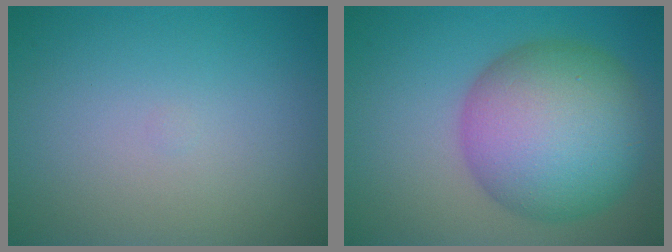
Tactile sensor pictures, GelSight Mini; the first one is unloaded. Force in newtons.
{"total": 11.9, "press": 11.9, "slide": 0.3}